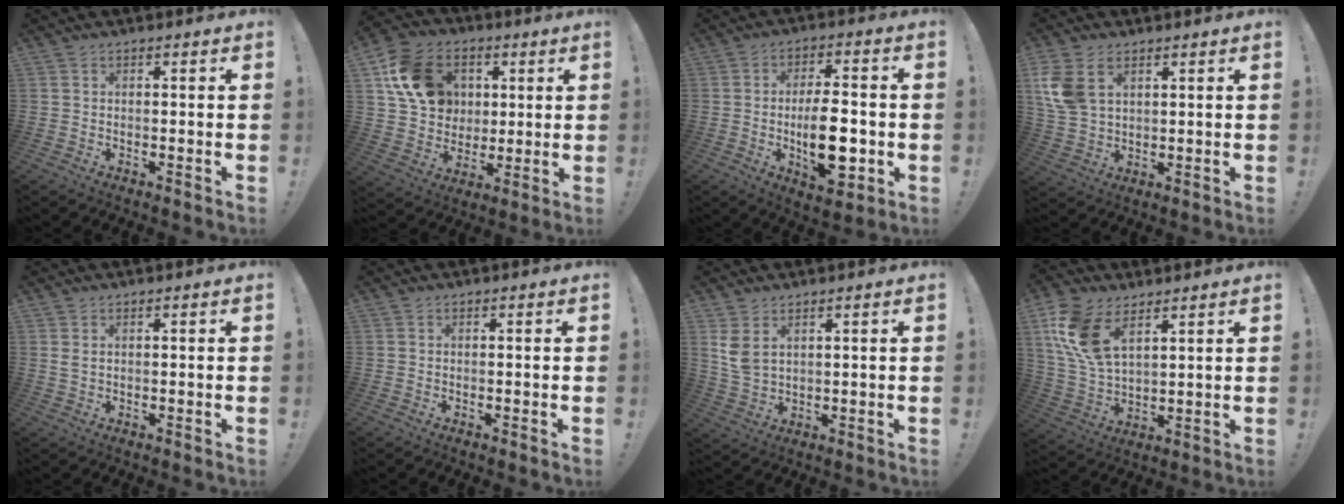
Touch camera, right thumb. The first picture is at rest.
{"total": 16.3, "force": [5.3, 13.2, 7.9], "torque": [-0.116, -0.007, 0.113]}
{"total": 14.8, "force": [-2.8, 6.4, 13.0], "torque": [-0.214, 0.000, -0.045]}
{"total": 9.7, "force": [4.4, 6.3, 5.9], "torque": [-0.116, -0.007, 0.086]}
{"total": 1.5, "force": [0.7, 0.6, 1.2], "torque": [-0.021, 0.000, 0.012]}
{"total": 0.0}
{"total": 6.1, "force": [2.9, 3.7, 3.8], "torque": [-0.072, -0.012, 0.057]}
{"total": 13.9, "force": [7.2, 7.5, 9.1], "torque": [-0.196, -0.028, 0.140]}